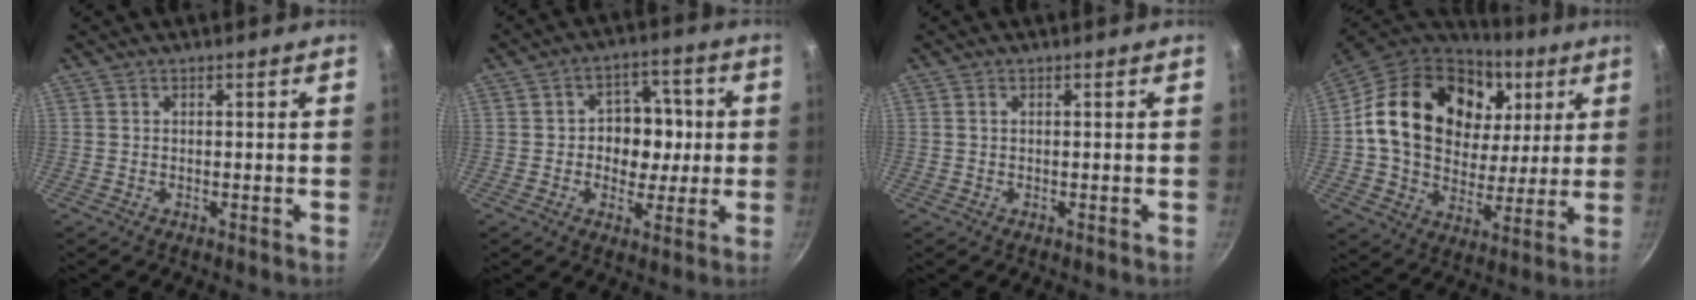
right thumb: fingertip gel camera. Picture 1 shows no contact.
{"total": 9.9, "force": [0.1, 7.8, 6.0], "torque": [-0.031, 0.009, -0.006]}
{"total": 0.6, "force": [0.2, 0.4, 0.5], "torque": [-0.009, 0.002, 0.003]}
{"total": 26.3, "force": [8.0, 19.1, 16.3], "torque": [-0.267, 0.001, 0.136]}